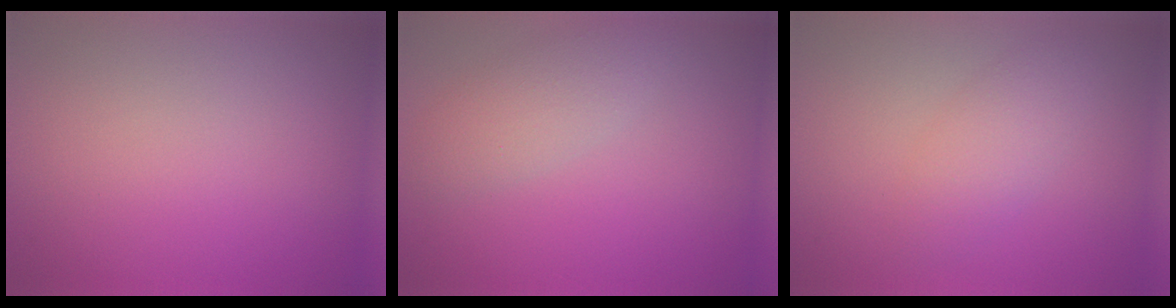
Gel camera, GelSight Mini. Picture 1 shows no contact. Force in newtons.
{"total": 2.8, "press": 2.8, "slide": 0.2}
{"total": 2.4, "press": 2.4, "slide": 0.1}